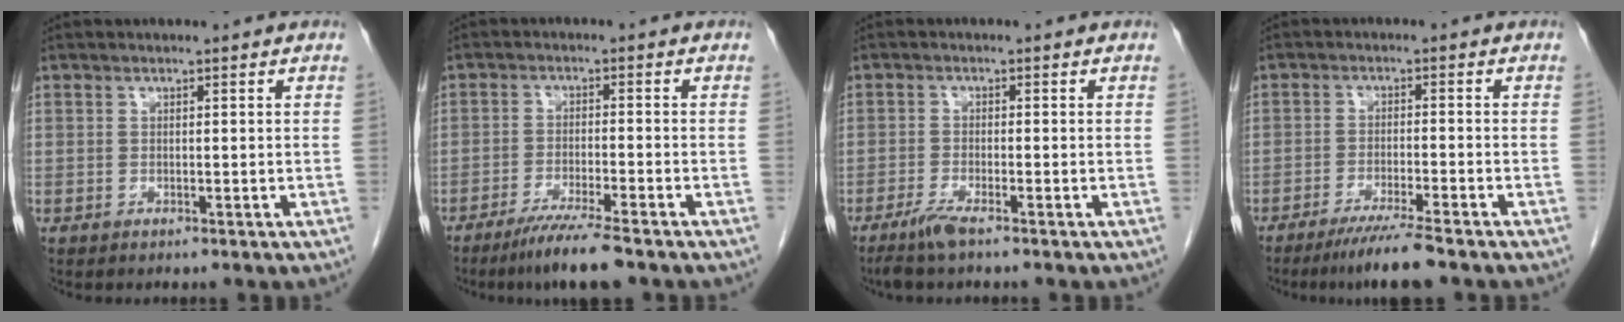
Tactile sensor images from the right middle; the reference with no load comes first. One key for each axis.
{"total": 6.9, "fx": -5.2, "fy": -0.3, "fz": 4.5, "tx": -0.079, "ty": -0.020, "tz": -0.091}
{"total": 3.0, "fx": -2.3, "fy": 0.0, "fz": 1.9, "tx": -0.048, "ty": -0.007, "tz": -0.048}
{"total": 6.1, "fx": -4.8, "fy": -0.6, "fz": 3.7, "tx": -0.064, "ty": -0.018, "tz": -0.085}